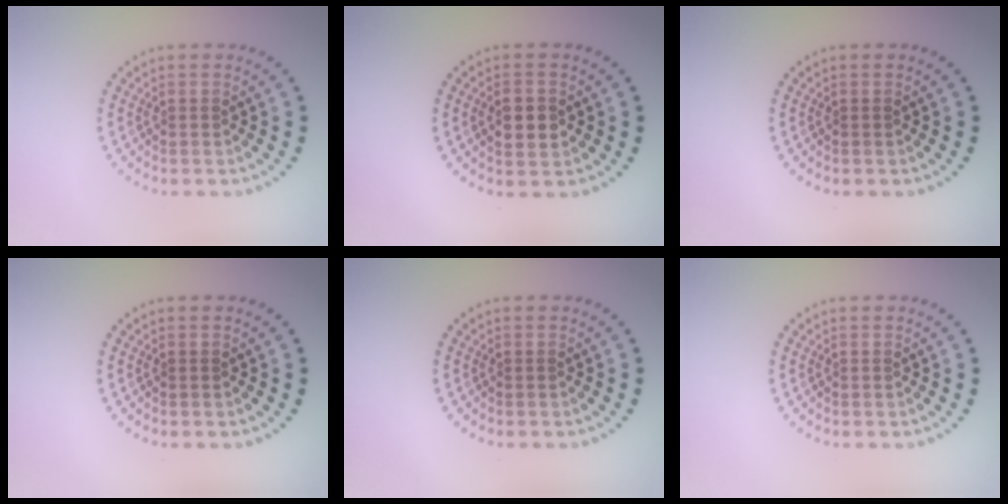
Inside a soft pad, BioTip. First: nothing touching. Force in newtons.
{"total": 2.7, "press": 2.7, "slide": 0.1}
{"total": 0.0}
{"total": 0.0}
{"total": 0.0}
{"total": 0.0}